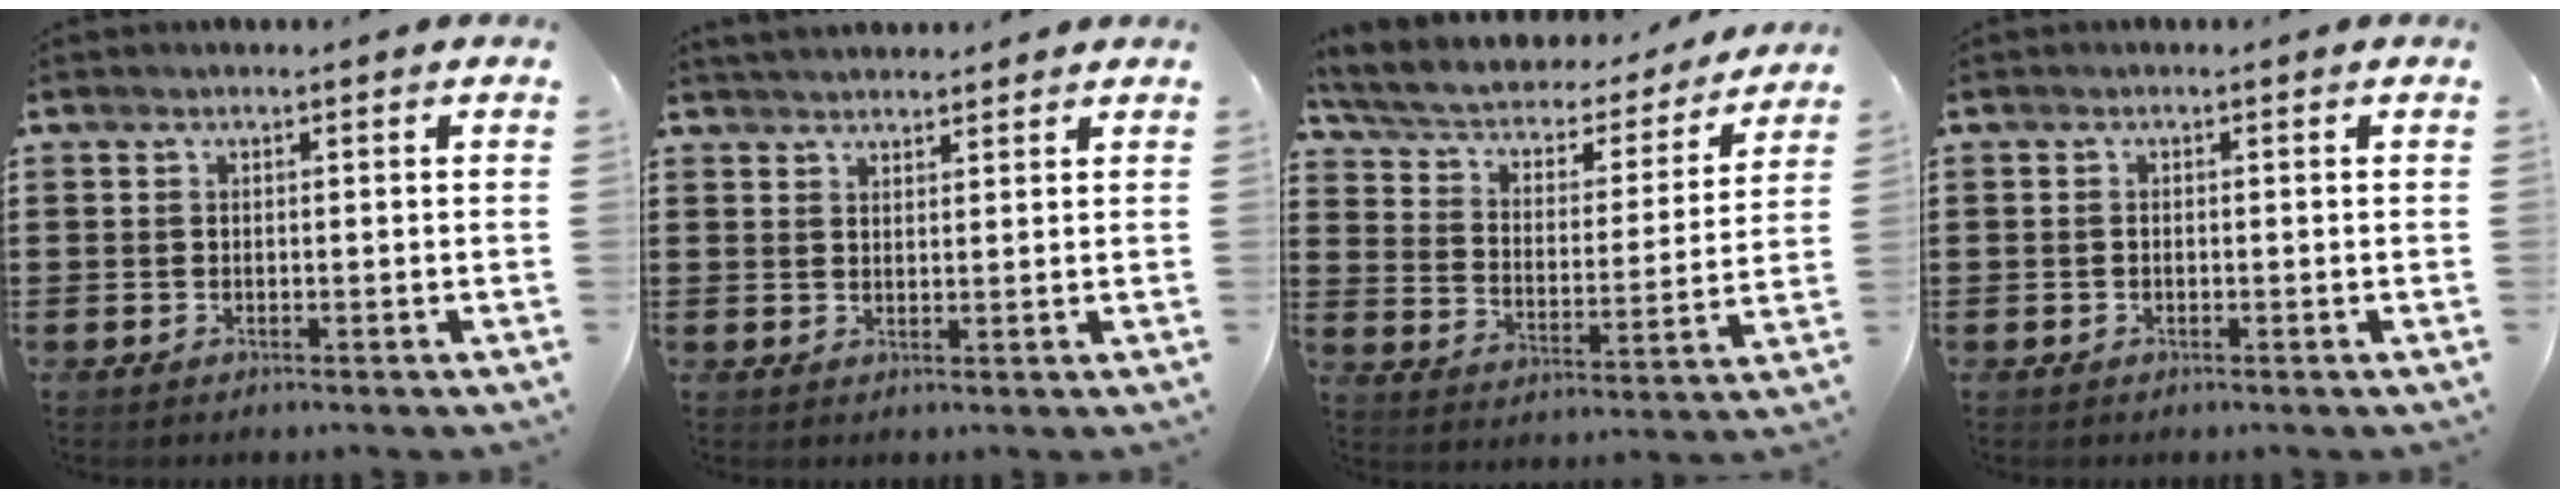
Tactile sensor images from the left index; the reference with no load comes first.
{"total": 2.3, "force": [2.3, 0.2, 0.0], "torque": [-0.006, -0.001, 0.045]}
{"total": 4.3, "force": [3.3, 1.9, 1.9], "torque": [-0.057, -0.026, 0.050]}
{"total": 0.6, "force": [-0.2, 0.4, 0.4], "torque": [-0.010, -0.001, -0.004]}